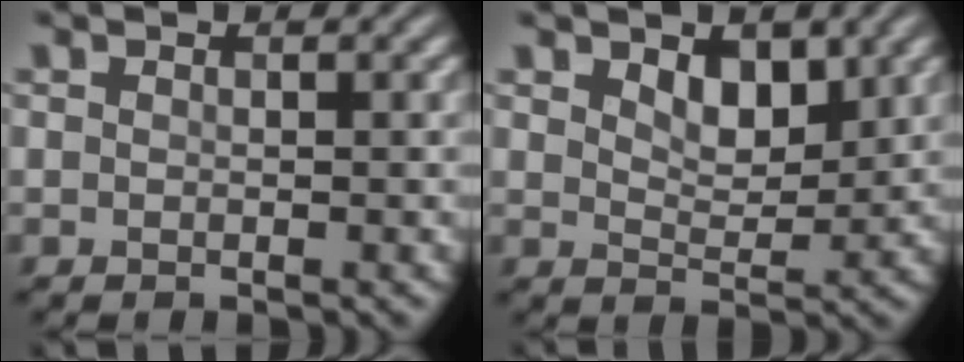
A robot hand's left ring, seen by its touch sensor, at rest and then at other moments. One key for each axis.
{"total": 2.8, "fx": 1.6, "fy": 1.5, "fz": 1.7, "tx": -0.038, "ty": -0.008, "tz": 0.027}